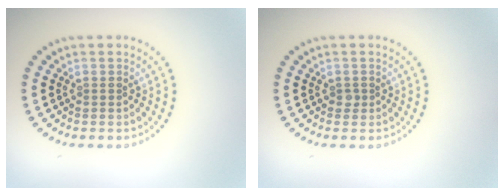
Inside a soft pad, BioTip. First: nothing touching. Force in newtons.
{"total": 0.6, "press": 0.5, "slide": 0.3}